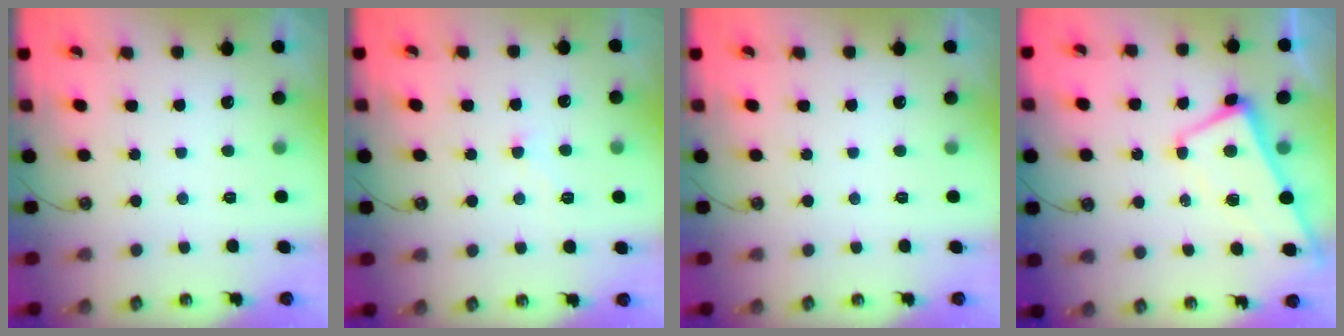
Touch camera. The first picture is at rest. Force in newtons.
{"total": 0.0}
{"total": 0.0}
{"total": 1.2, "press": 0.9, "slide": 0.7}